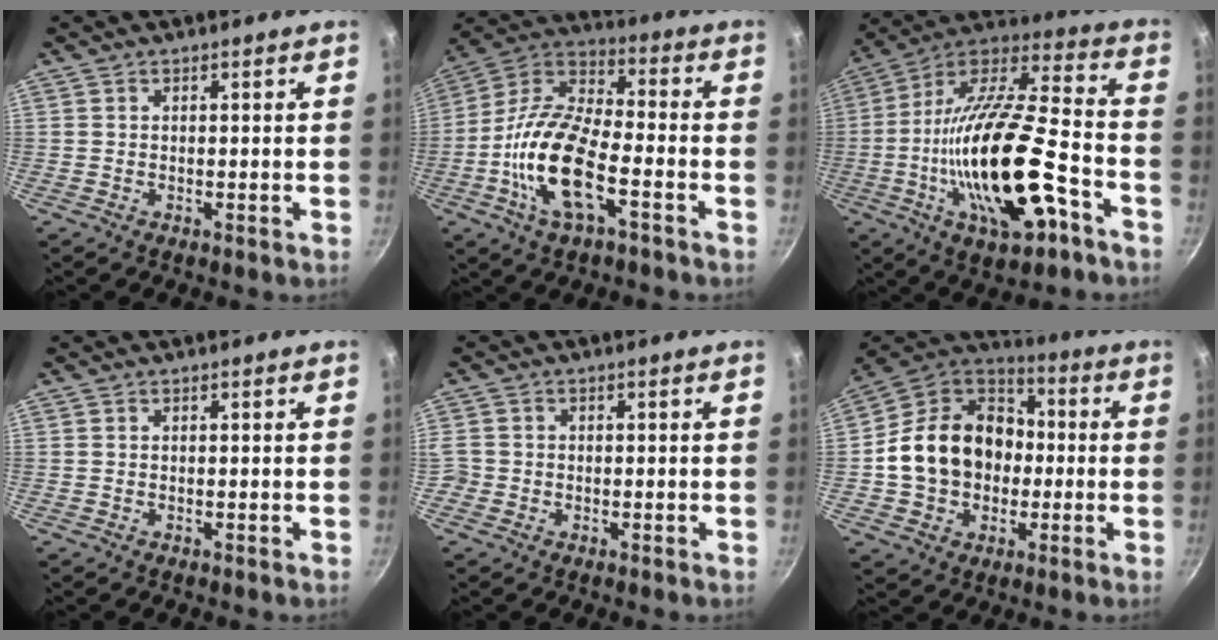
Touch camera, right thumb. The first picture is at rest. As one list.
[{"total": 17.3, "force": [-5.8, 7.3, 14.6], "torque": [-0.280, 0.036, -0.132]}, {"total": 26.2, "force": [-8.3, 9.5, 23.0], "torque": [-0.401, 0.024, -0.146]}, {"total": 0.0}, {"total": 2.5, "force": [-0.8, 2.3, 0.7], "torque": [-0.008, 0.005, -0.017]}, {"total": 19.6, "force": [-1.0, 15.7, 11.6], "torque": [-0.175, 0.048, -0.023]}]